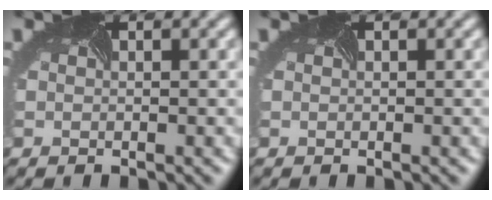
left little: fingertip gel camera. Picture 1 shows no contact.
{"total": 0.0}